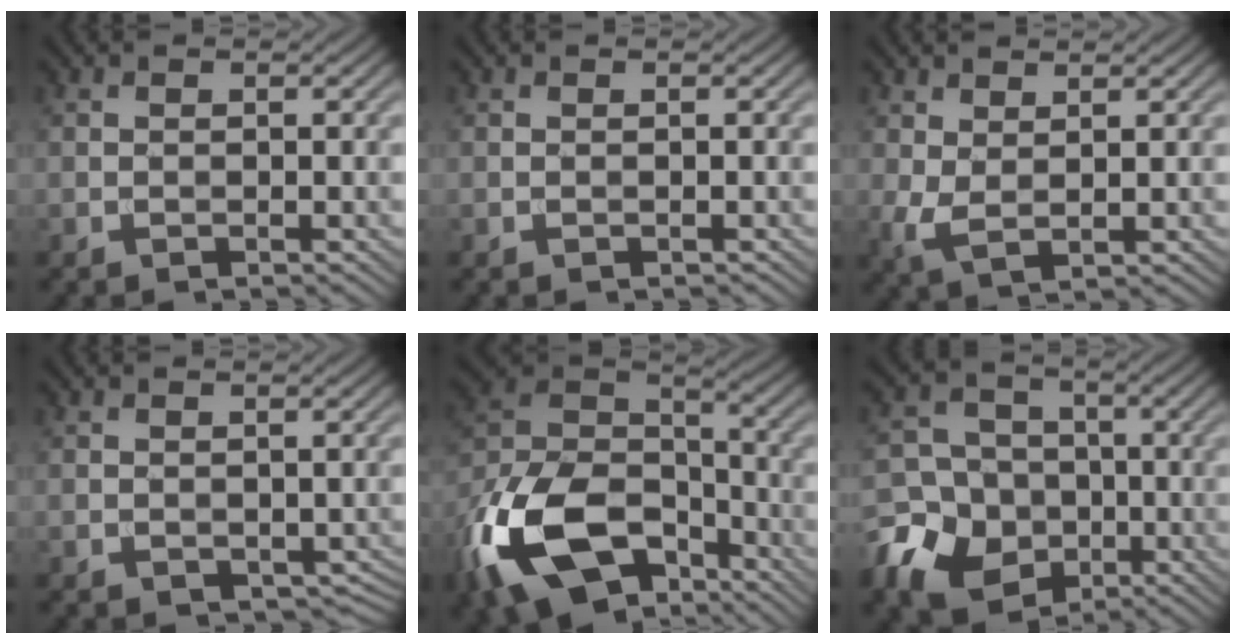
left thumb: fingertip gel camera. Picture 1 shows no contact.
{"total": 0.0}
{"total": 3.1, "force": [1.3, 1.3, 2.4], "torque": [-0.068, 0.002, 0.027]}
{"total": 1.7, "force": [0.0, 1.4, 1.0], "torque": [-0.027, -0.011, 0.004]}
{"total": 18.8, "force": [-9.8, 11.3, 11.4], "torque": [-0.287, -0.036, -0.178]}
{"total": 13.3, "force": [-5.7, 10.9, 5.1], "torque": [-0.137, -0.036, -0.130]}